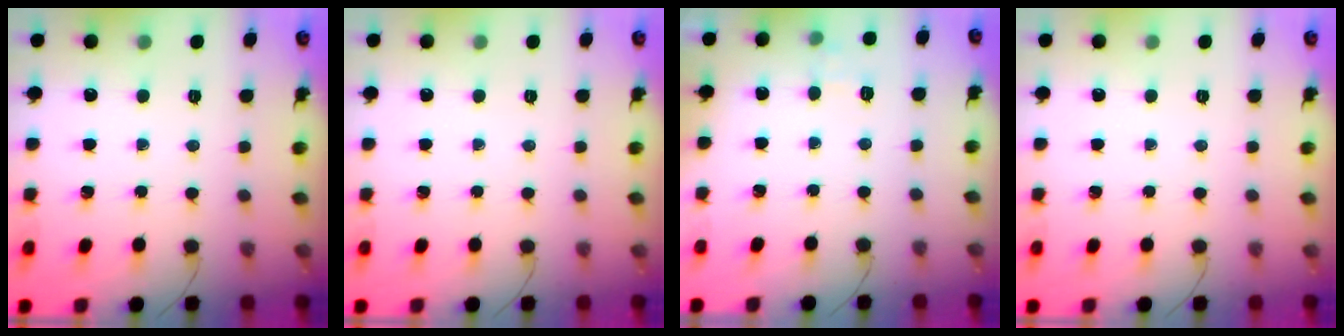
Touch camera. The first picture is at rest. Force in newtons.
{"total": 0.0}
{"total": 6.8, "press": 6.6, "slide": 1.7}
{"total": 0.0}